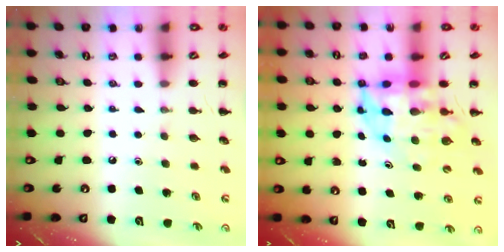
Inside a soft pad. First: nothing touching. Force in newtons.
{"total": 7.1, "press": 6.8, "slide": 2.0}